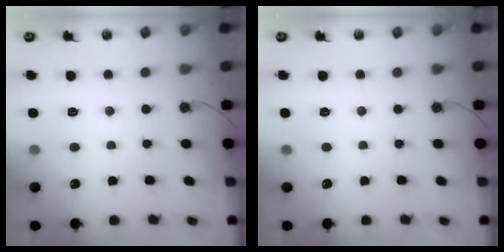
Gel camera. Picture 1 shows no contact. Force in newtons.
{"total": 0.0}